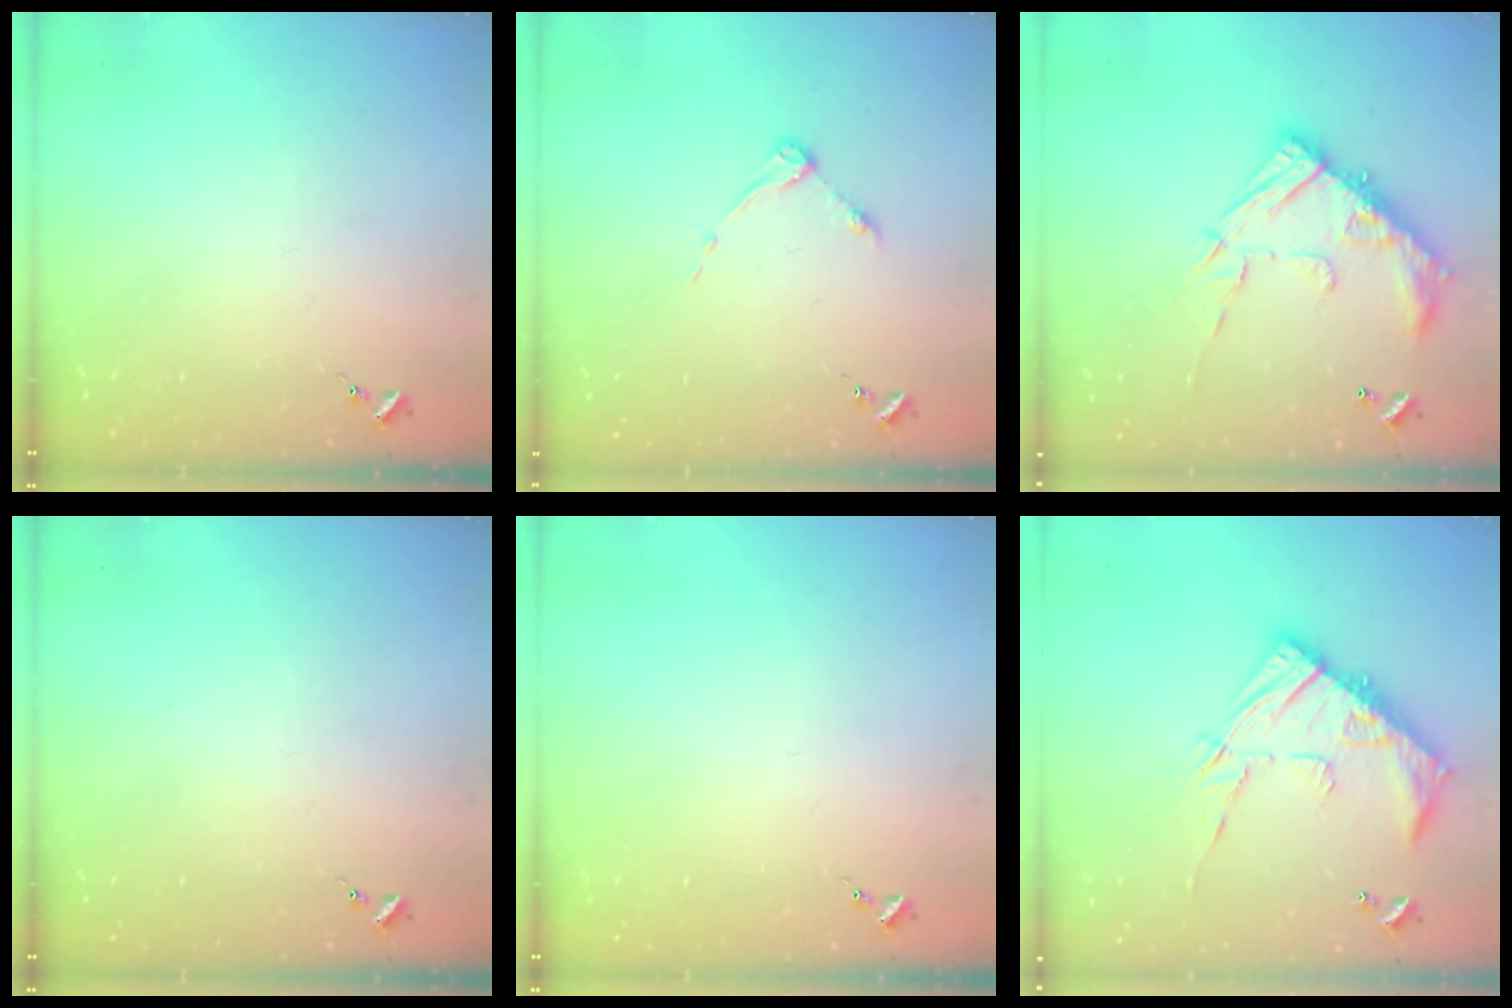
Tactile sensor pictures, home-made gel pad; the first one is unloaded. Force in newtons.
{"total": 4.3, "press": 4.3, "slide": 0.6}
{"total": 17.4, "press": 17.3, "slide": 1.3}
{"total": 0.0}
{"total": 0.0}
{"total": 17.3, "press": 17.3, "slide": 1.4}